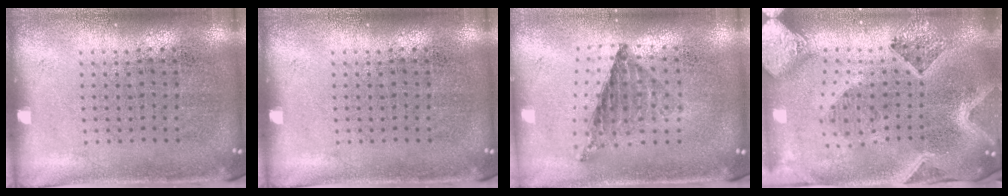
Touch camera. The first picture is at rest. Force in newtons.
{"total": 0.0}
{"total": 0.7, "press": 0.7, "slide": 0.1}
{"total": 4.2, "press": 3.3, "slide": 2.6}